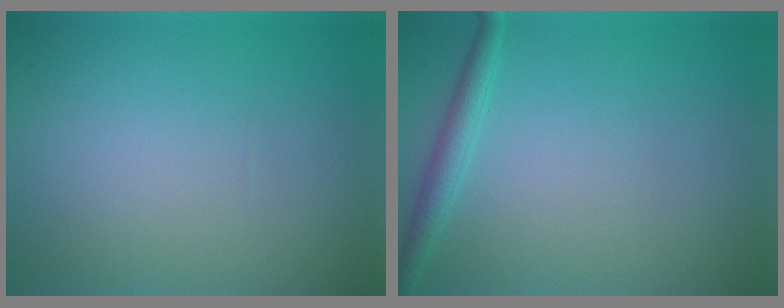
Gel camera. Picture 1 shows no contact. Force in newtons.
{"total": 1.8, "press": 1.8, "slide": 0.1}